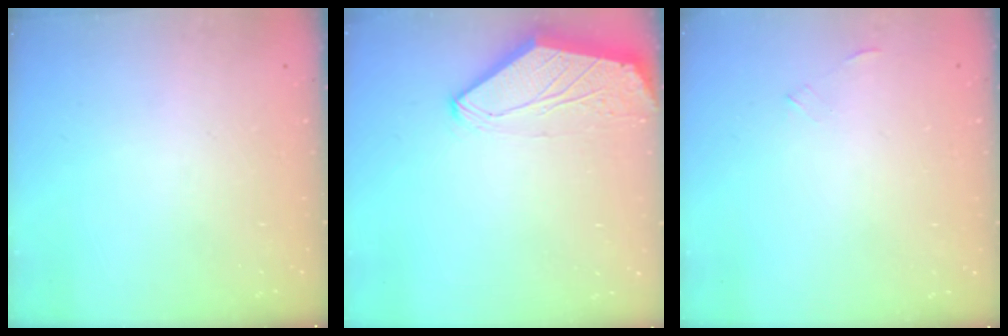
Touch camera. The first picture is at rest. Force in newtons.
{"total": 0.0}
{"total": 0.0}